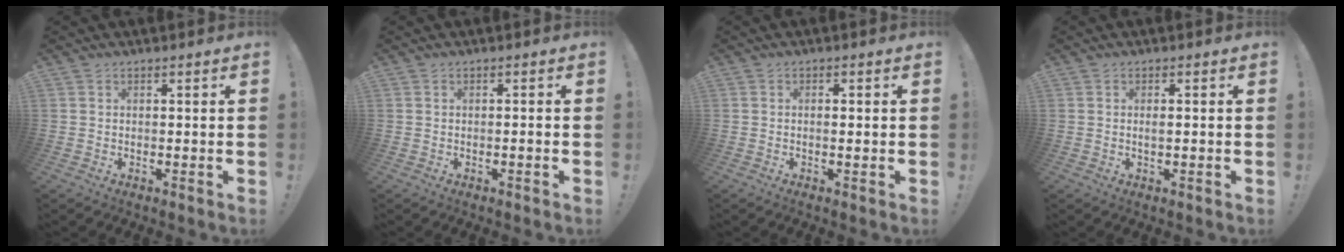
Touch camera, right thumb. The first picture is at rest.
{"total": 1.3, "force": [-0.9, -0.3, 0.8], "torque": [-0.018, 0.001, -0.015]}
{"total": 1.5, "force": [-0.3, 0.0, 1.5], "torque": [-0.021, -0.002, -0.008]}
{"total": 1.4, "force": [-0.3, -0.1, 1.4], "torque": [-0.023, -0.002, -0.008]}